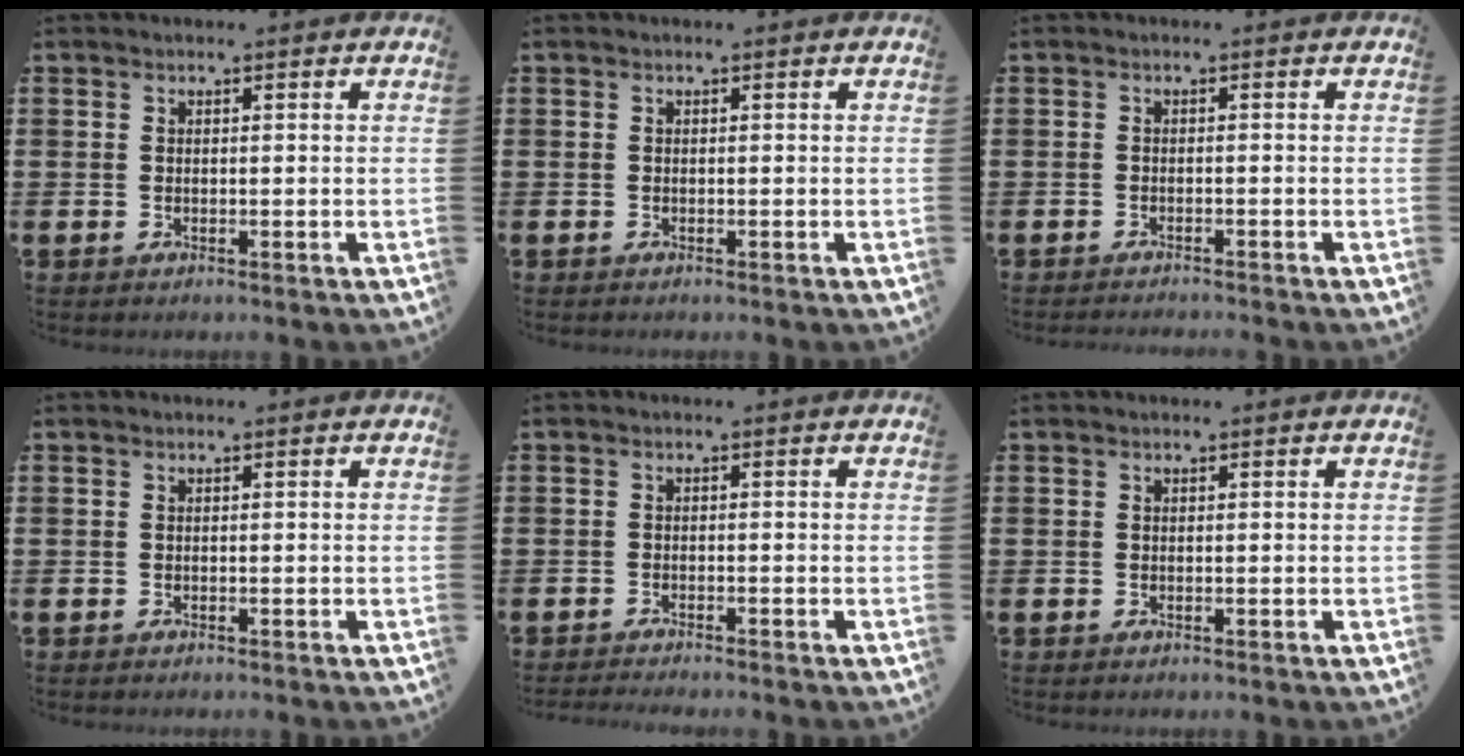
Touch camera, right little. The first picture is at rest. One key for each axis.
{"total": 0.0}
{"total": 0.8, "fx": -0.8, "fy": -0.1, "fz": 0.0, "tx": -0.001, "ty": -0.001, "tz": -0.016}
{"total": 0.0}
{"total": 0.9, "fx": -0.8, "fy": -0.1, "fz": 0.1, "tx": -0.004, "ty": -0.001, "tz": -0.016}
{"total": 0.0}